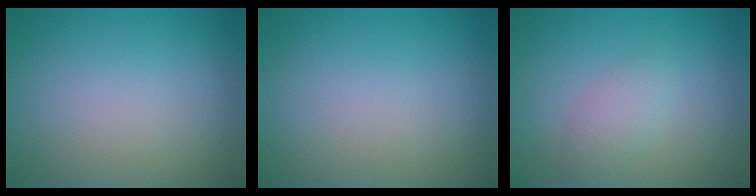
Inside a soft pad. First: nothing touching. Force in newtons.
{"total": 0.0}
{"total": 1.8, "press": 1.8, "slide": 0.1}